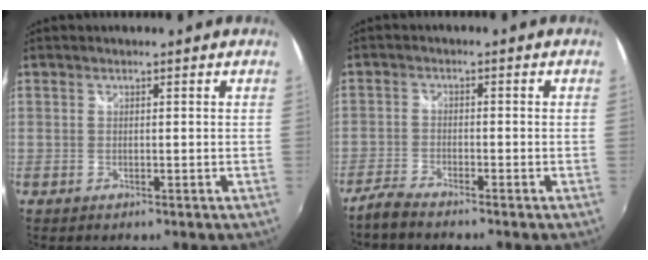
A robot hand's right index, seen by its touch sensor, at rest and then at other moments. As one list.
[{"total": 4.0, "force": [-3.7, 0.3, 1.5], "torque": [-0.049, -0.008, -0.077]}]